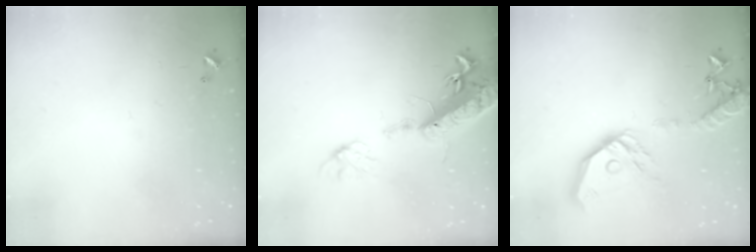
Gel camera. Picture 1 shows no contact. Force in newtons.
{"total": 17.9, "press": 17.4, "slide": 3.9}
{"total": 17.9, "press": 17.7, "slide": 2.6}